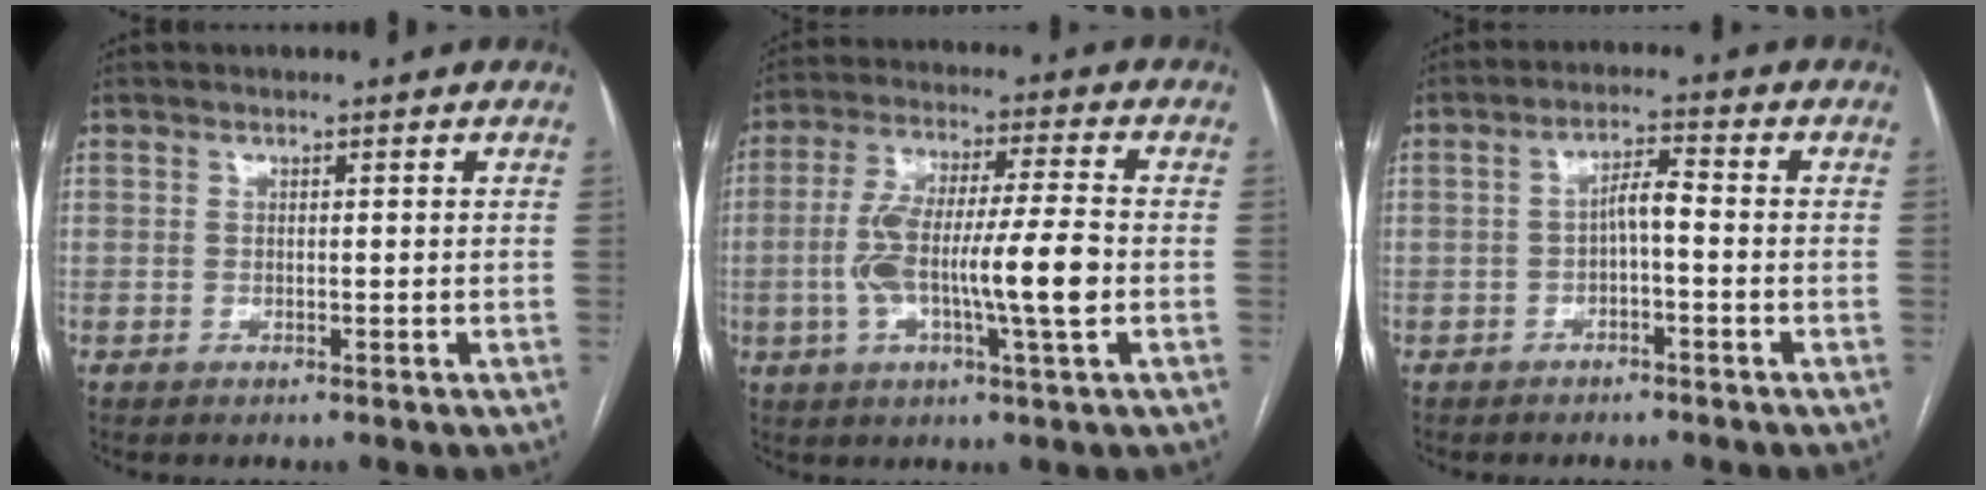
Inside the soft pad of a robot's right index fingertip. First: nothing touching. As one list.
[{"total": 13.1, "force": [-2.3, 1.0, 12.9], "torque": [-0.243, 0.007, -0.045]}, {"total": 3.4, "force": [-0.8, 0.7, 3.2], "torque": [-0.056, 0.015, -0.012]}]